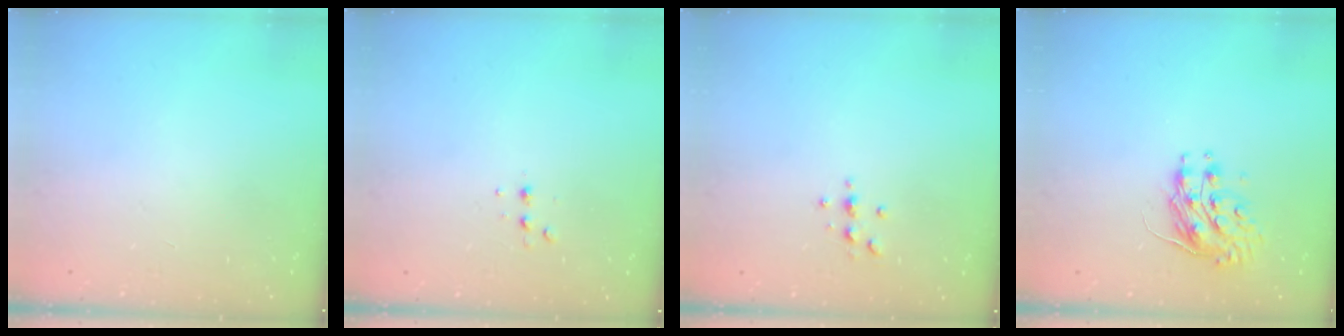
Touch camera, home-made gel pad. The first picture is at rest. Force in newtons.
{"total": 3.6, "press": 3.5, "slide": 1.1}
{"total": 3.0, "press": 3.0, "slide": 0.4}
{"total": 9.0, "press": 9.0, "slide": 0.6}